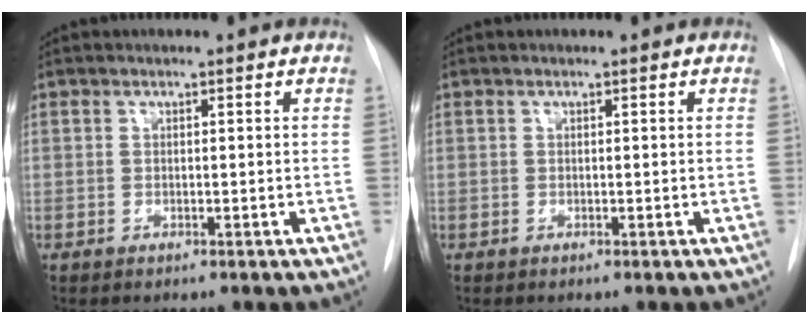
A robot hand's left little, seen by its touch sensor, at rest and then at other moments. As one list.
[{"total": 0.0}]